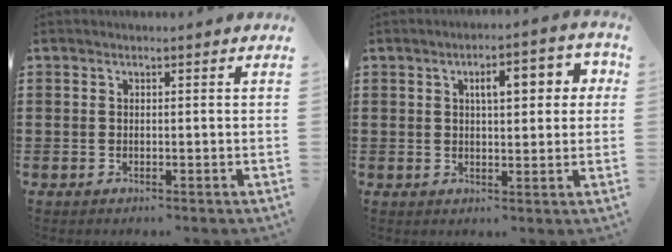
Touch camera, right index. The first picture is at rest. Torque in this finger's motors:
{"motor_torque": [0.89, -0.02, 0.65, 0.11]}